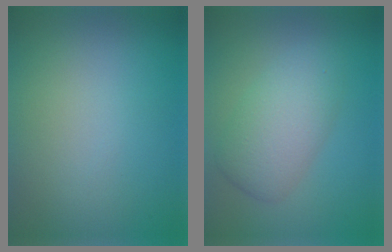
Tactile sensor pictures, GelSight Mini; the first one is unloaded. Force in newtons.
{"total": 4.6, "press": 4.6, "slide": 0.0}